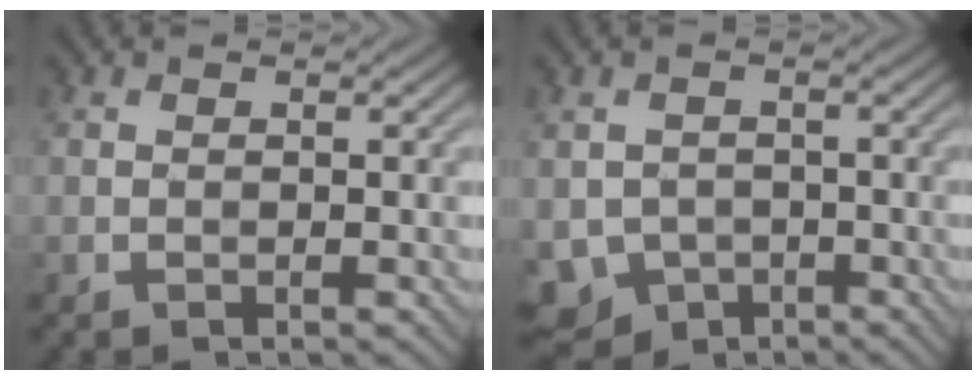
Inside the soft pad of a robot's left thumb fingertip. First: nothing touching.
{"total": 5.3, "force": [-2.7, 4.2, 1.9], "torque": [-0.044, -0.022, -0.047]}